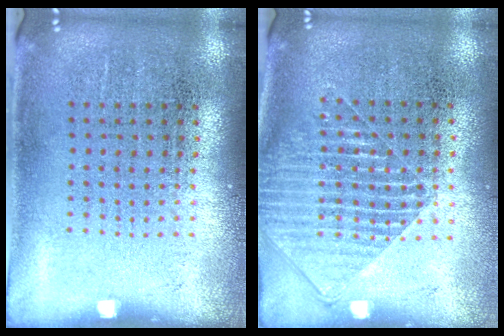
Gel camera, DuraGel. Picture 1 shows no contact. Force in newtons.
{"total": 1.5, "press": 1.3, "slide": 0.8}